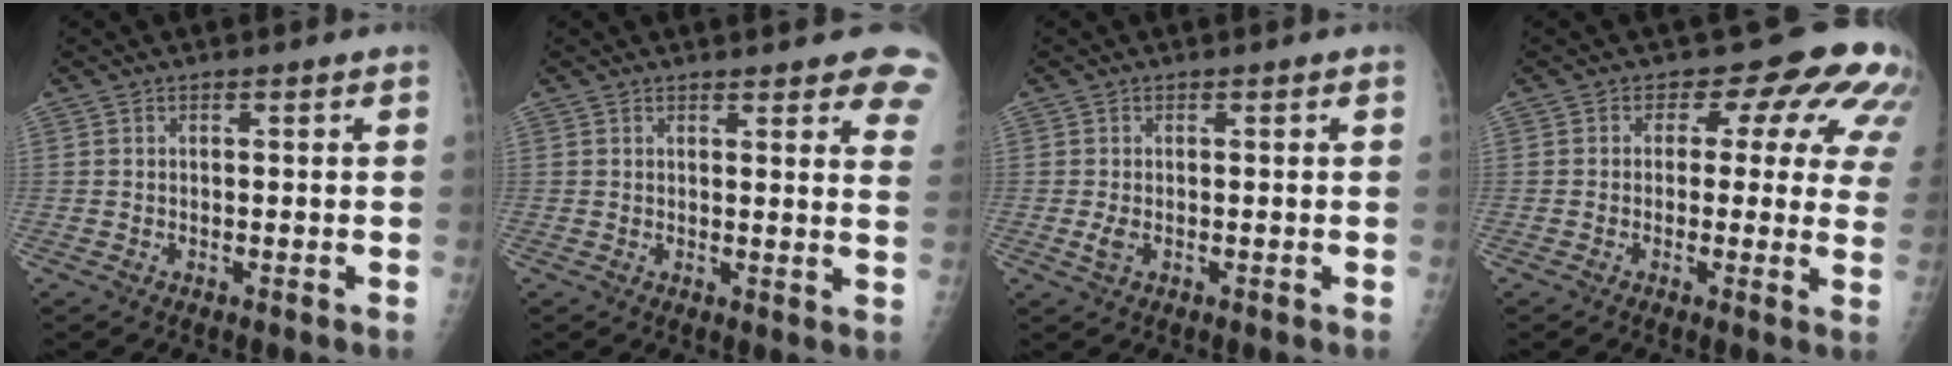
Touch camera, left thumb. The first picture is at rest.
{"total": 10.0, "force": [7.9, 2.5, 5.6], "torque": [-0.030, -0.031, 0.070]}
{"total": 1.7, "force": [-0.3, 0.9, 1.5], "torque": [-0.036, -0.006, -0.006]}
{"total": 12.9, "force": [5.6, 7.6, 8.9], "torque": [-0.051, -0.014, 0.037]}